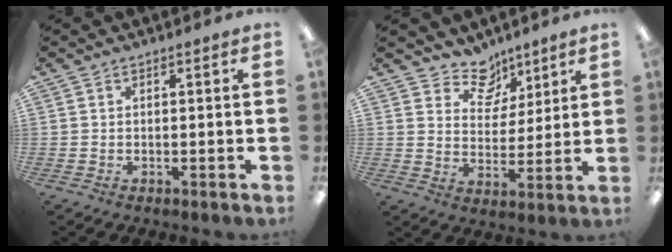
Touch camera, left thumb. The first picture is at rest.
{"total": 10.0, "force": [7.5, 6.3, 2.1], "torque": [-0.031, -0.056, 0.140]}